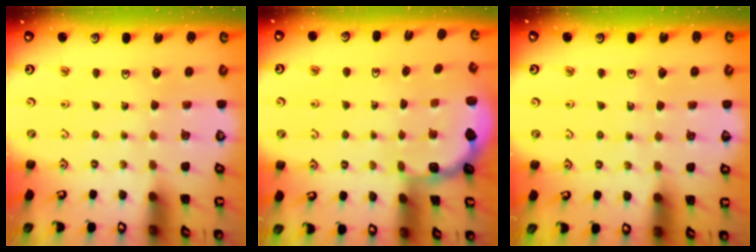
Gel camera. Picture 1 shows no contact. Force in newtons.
{"total": 1.9, "press": 1.8, "slide": 0.8}
{"total": 2.9, "press": 2.9, "slide": 0.2}